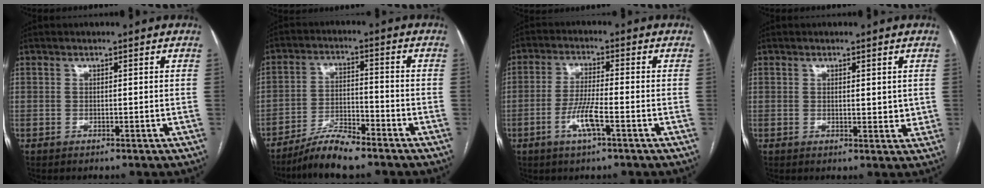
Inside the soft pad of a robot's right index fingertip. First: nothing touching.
{"total": 7.4, "force": [-6.2, 1.0, 4.0], "torque": [-0.075, -0.013, -0.115]}
{"total": 5.9, "force": [-2.5, 0.4, 5.4], "torque": [-0.108, -0.005, -0.048]}
{"total": 2.7, "force": [0.6, 1.1, 2.4], "torque": [-0.035, -0.008, 0.009]}